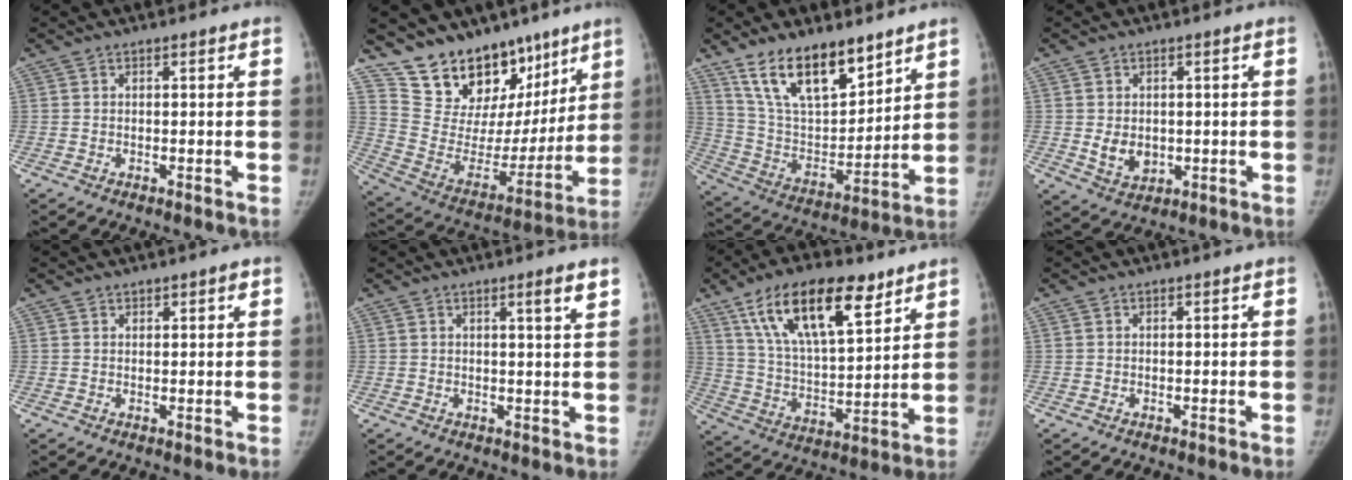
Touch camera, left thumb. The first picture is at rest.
{"total": 22.5, "force": [16.0, 12.7, 9.4], "torque": [-0.085, -0.076, 0.269]}
{"total": 18.2, "force": [12.5, 8.0, 10.5], "torque": [-0.136, -0.070, 0.237]}
{"total": 5.3, "force": [-0.1, 4.2, 3.2], "torque": [-0.033, -0.008, 0.011]}
{"total": 1.5, "force": [1.0, 0.9, 0.6], "torque": [0.007, -0.003, 0.012]}
{"total": 3.2, "force": [1.9, -0.1, 2.5], "torque": [-0.037, -0.014, 0.028]}
{"total": 19.9, "force": [11.5, 8.2, 13.9], "torque": [-0.209, -0.039, 0.209]}
{"total": 0.0}